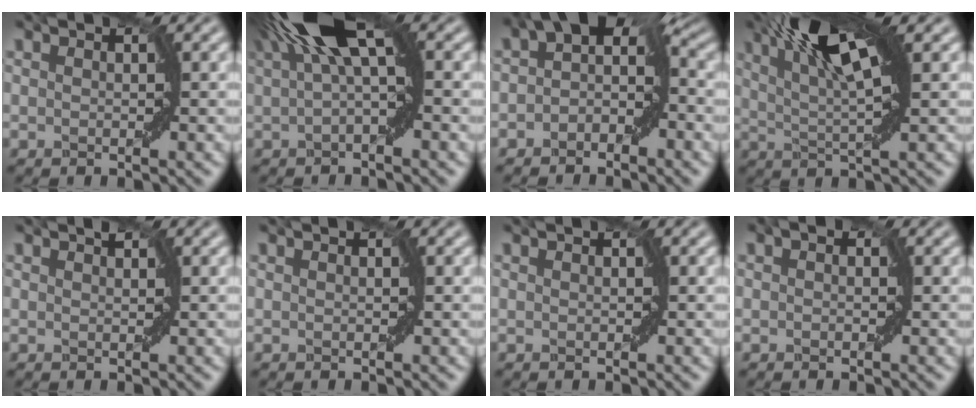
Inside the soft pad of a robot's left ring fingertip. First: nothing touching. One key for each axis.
{"total": 7.3, "fx": 2.5, "fy": 2.3, "fz": 6.5, "tx": -0.115, "ty": 0.015, "tz": 0.033}
{"total": 4.9, "fx": 0.0, "fy": 2.8, "fz": 4.0, "tx": -0.042, "ty": 0.023, "tz": -0.018}
{"total": 7.5, "fx": 3.1, "fy": 1.8, "fz": 6.6, "tx": -0.112, "ty": 0.012, "tz": 0.053}
{"total": 0.0}
{"total": 0.0}
{"total": 0.0}
{"total": 0.7, "fx": 0.1, "fy": 0.4, "fz": 0.5, "tx": -0.004, "ty": 0.002, "tz": -0.003}